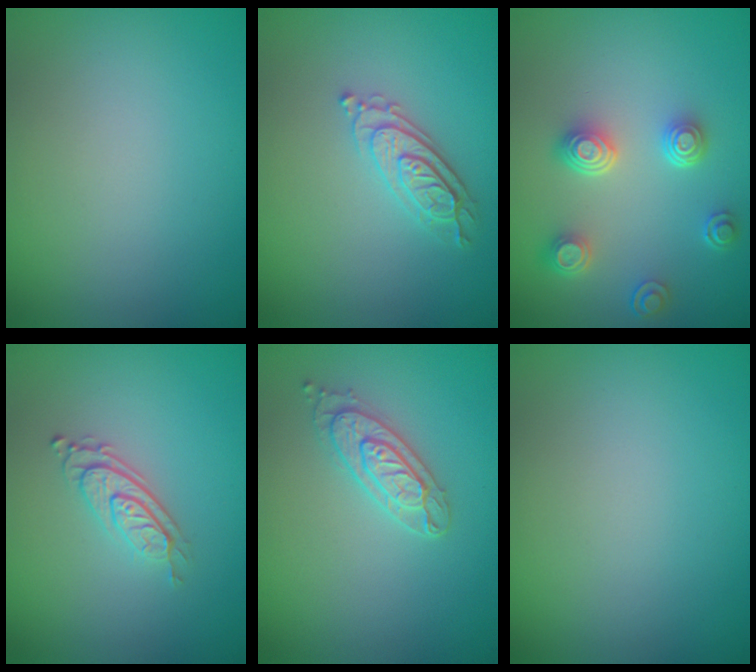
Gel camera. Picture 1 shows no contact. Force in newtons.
{"total": 2.4, "press": 2.3, "slide": 0.7}
{"total": 3.8, "press": 3.0, "slide": 2.4}
{"total": 2.7, "press": 2.0, "slide": 1.9}
{"total": 2.5, "press": 2.4, "slide": 0.6}
{"total": 0.0}